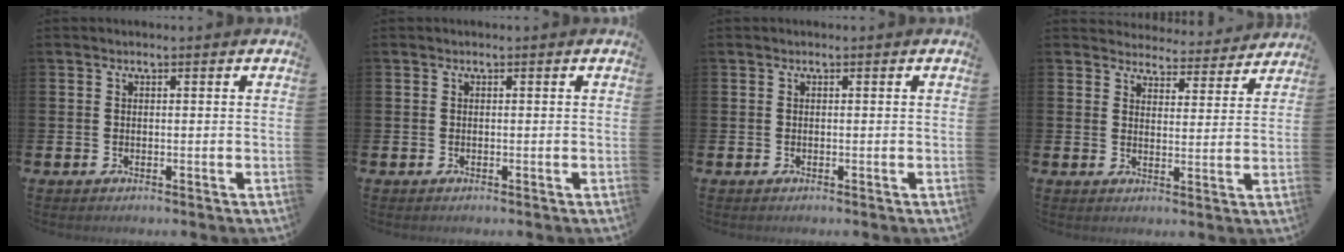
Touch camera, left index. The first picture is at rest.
{"total": 0.0}
{"total": 0.0}
{"total": 4.2, "force": [4.1, 1.0, -0.1], "torque": [-0.006, -0.038, 0.069]}